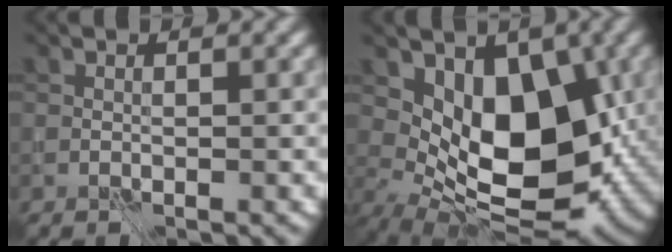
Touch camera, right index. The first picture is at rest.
{"total": 10.2, "force": [1.2, 6.1, 8.1], "torque": [-0.115, -0.019, 0.021]}